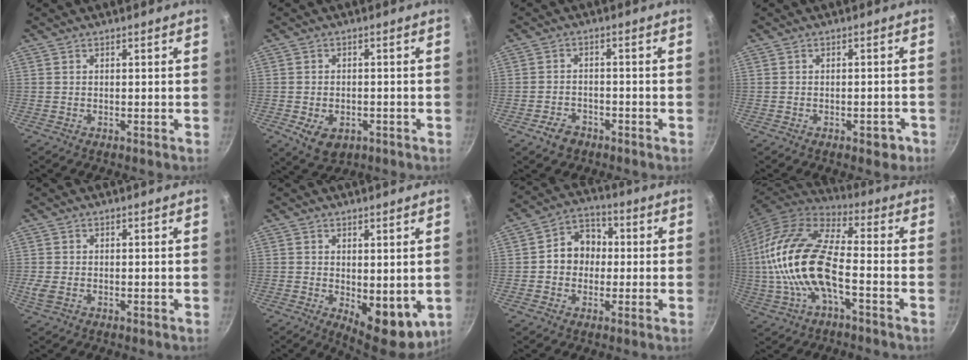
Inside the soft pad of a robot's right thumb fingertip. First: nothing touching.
{"total": 6.6, "force": [-2.3, 4.5, 4.2], "torque": [-0.058, 0.005, -0.027]}
{"total": 4.2, "force": [-2.7, 2.8, 1.6], "torque": [-0.021, 0.028, -0.041]}
{"total": 3.2, "force": [-1.6, 1.8, 2.0], "torque": [-0.005, 0.022, -0.010]}
{"total": 2.4, "force": [-0.5, 1.6, 1.7], "torque": [-0.034, -0.002, -0.008]}
{"total": 9.3, "force": [-0.5, 4.8, 8.0], "torque": [-0.081, -0.013, 0.007]}
{"total": 8.8, "force": [0.0, 7.5, 4.7], "torque": [-0.031, 0.021, -0.015]}
{"total": 19.4, "force": [-3.0, 8.4, 17.2], "torque": [-0.334, 0.031, -0.068]}